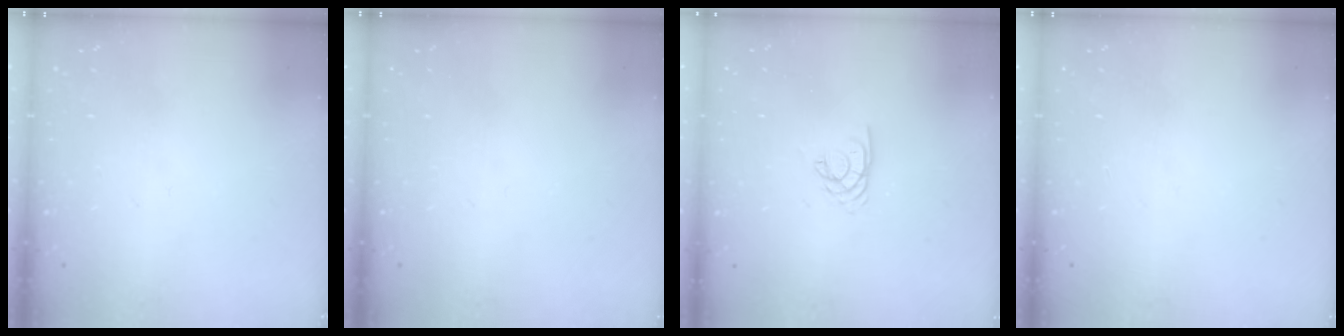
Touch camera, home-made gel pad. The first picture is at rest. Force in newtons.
{"total": 0.0}
{"total": 2.7, "press": 2.7, "slide": 0.1}
{"total": 0.0}